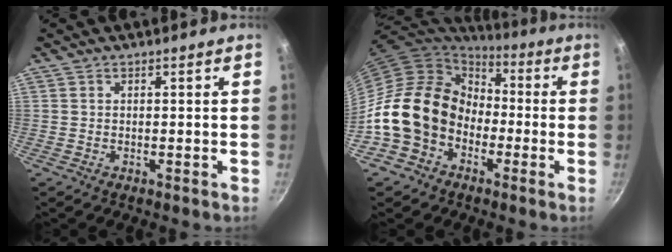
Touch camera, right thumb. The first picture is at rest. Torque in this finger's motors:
{"motor_torque": [0.98, 2.50, 1.42, -1.35, 0.45]}